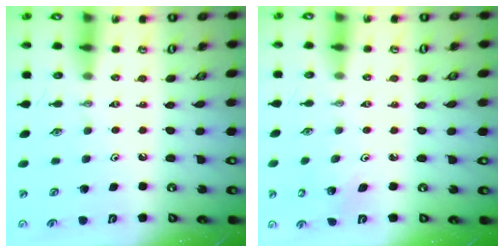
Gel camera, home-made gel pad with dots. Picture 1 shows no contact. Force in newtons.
{"total": 2.7, "press": 2.7, "slide": 0.2}